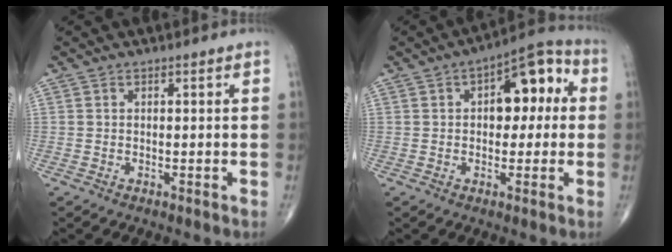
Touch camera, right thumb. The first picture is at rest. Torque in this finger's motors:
{"motor_torque": [0.06, 0.31, 0.51, -0.32, 0.06]}